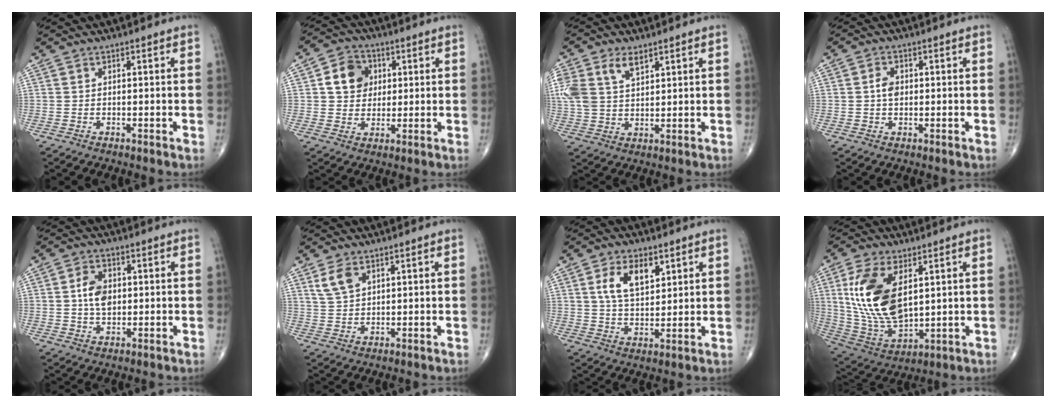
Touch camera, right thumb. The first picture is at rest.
{"total": 8.0, "force": [1.9, 6.7, 4.0], "torque": [-0.036, -0.001, 0.028]}
{"total": 11.2, "force": [5.1, 6.7, 7.4], "torque": [-0.176, -0.001, 0.105]}
{"total": 2.8, "force": [0.2, 1.9, 2.1], "torque": [-0.036, 0.003, -0.001]}
{"total": 5.8, "force": [0.6, 3.8, 4.3], "torque": [-0.072, 0.001, 0.009]}
{"total": 4.5, "force": [2.5, 2.6, 2.8], "torque": [-0.051, -0.006, 0.055]}
{"total": 8.9, "force": [3.7, 4.8, 6.5], "torque": [-0.098, -0.016, 0.070]}
{"total": 18.4, "force": [4.6, 9.6, 14.9], "torque": [-0.288, -0.025, 0.099]}